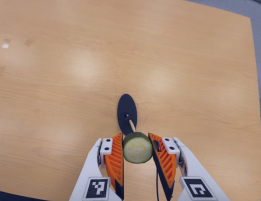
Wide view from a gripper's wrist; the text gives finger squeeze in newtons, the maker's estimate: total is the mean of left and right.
{"total": 9.9, "left": 9.2, "right": 10.6}